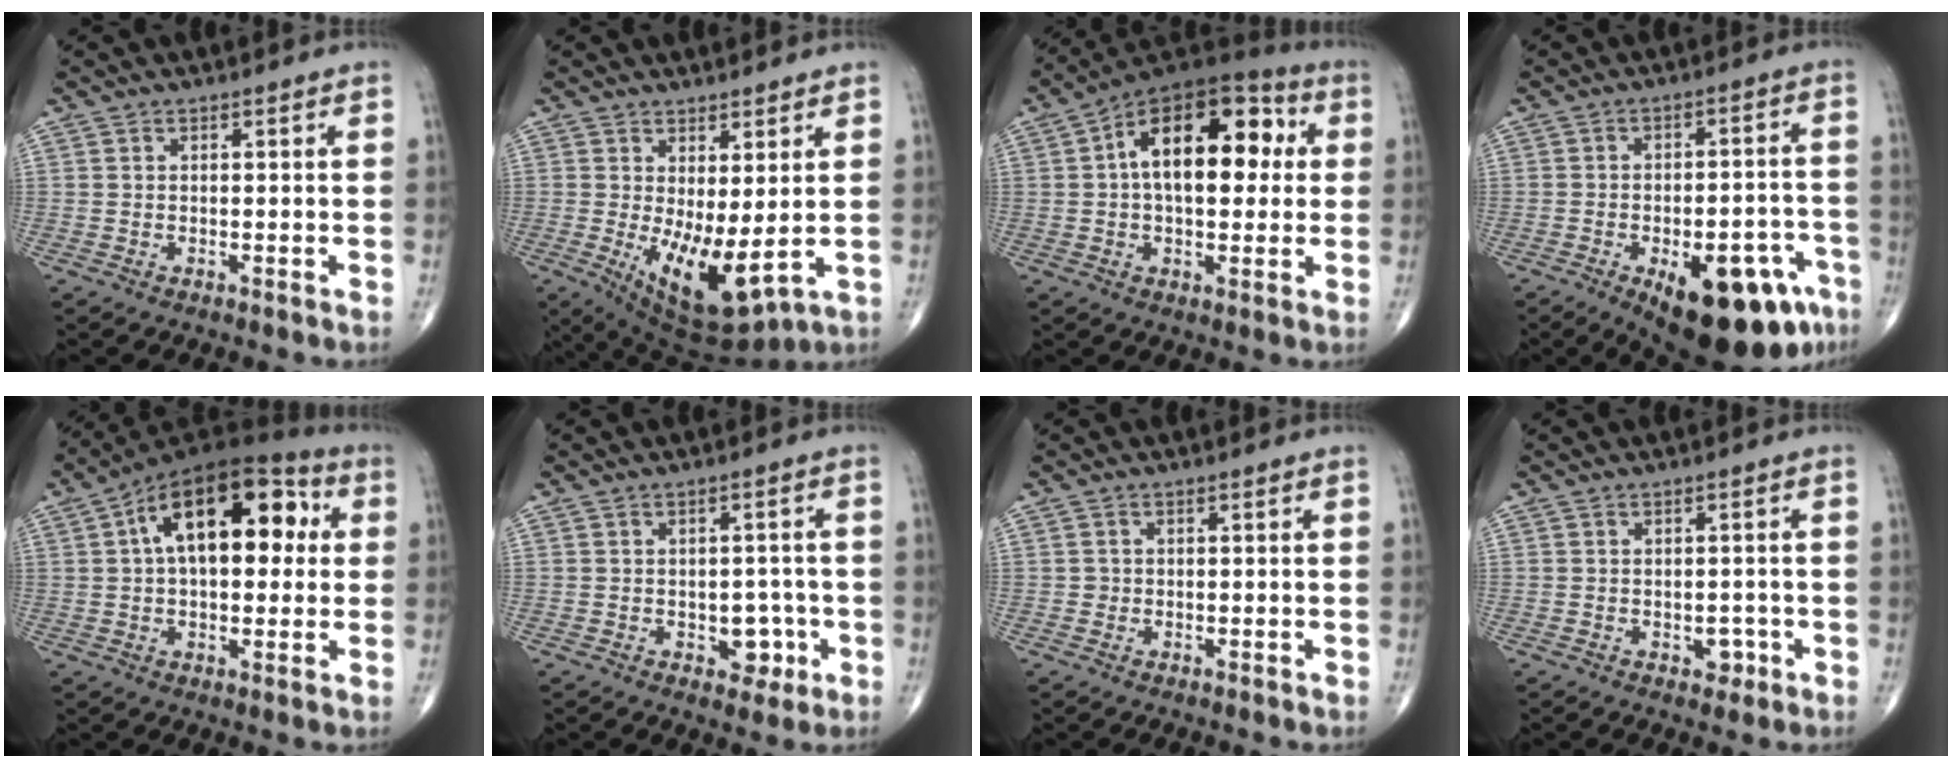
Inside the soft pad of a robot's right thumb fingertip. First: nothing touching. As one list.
[{"total": 10.8, "force": [-0.4, 4.2, 9.9], "torque": [-0.164, -0.026, 0.013]}, {"total": 19.6, "force": [3.3, 10.8, 16.0], "torque": [-0.215, 0.034, 0.038]}, {"total": 19.9, "force": [-10.0, 8.3, 15.1], "torque": [-0.143, 0.042, -0.124]}, {"total": 20.0, "force": [4.4, 10.7, 16.3], "torque": [-0.226, 0.032, 0.056]}, {"total": 4.8, "force": [-1.5, 3.4, 3.1], "torque": [-0.008, 0.010, -0.015]}, {"total": 0.7, "force": [-0.1, 0.7, 0.1], "torque": [0.003, 0.003, -0.003]}, {"total": 2.3, "force": [-0.8, 1.7, 1.3], "torque": [-0.001, 0.003, -0.009]}]